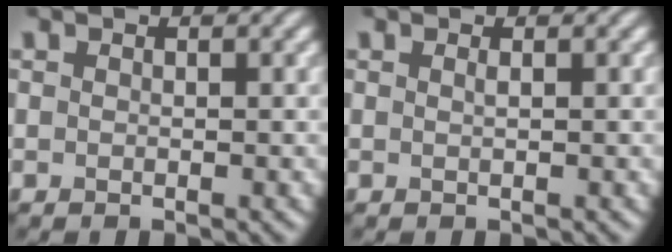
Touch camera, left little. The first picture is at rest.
{"total": 0.5, "force": [0.2, 0.2, 0.4], "torque": [-0.005, 0.002, 0.003]}